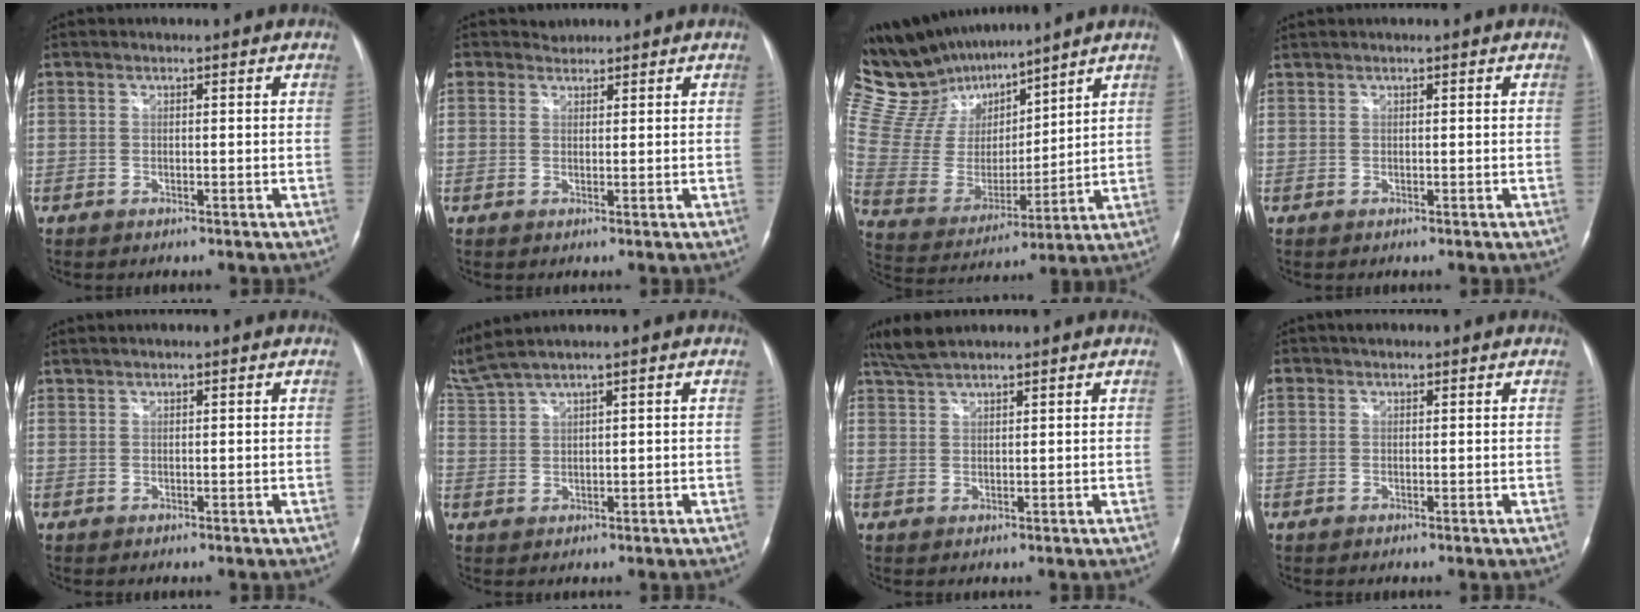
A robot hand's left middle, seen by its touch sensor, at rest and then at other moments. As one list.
[{"total": 2.2, "force": [1.8, 1.3, -0.4], "torque": [0.007, 0.007, 0.028]}, {"total": 18.3, "force": [16.3, 4.9, 6.6], "torque": [-0.132, 0.016, 0.315]}, {"total": 0.6, "force": [0.5, -0.1, 0.2], "torque": [-0.010, 0.007, 0.015]}, {"total": 0.8, "force": [0.8, 0.0, 0.2], "torque": [-0.008, 0.011, 0.022]}, {"total": 5.6, "force": [4.6, -1.0, 3.1], "torque": [-0.087, 0.024, 0.103]}, {"total": 4.0, "force": [3.6, 0.2, 1.7], "torque": [-0.043, 0.010, 0.076]}, {"total": 1.6, "force": [1.1, 1.0, 0.6], "torque": [-0.016, 0.014, 0.017]}]